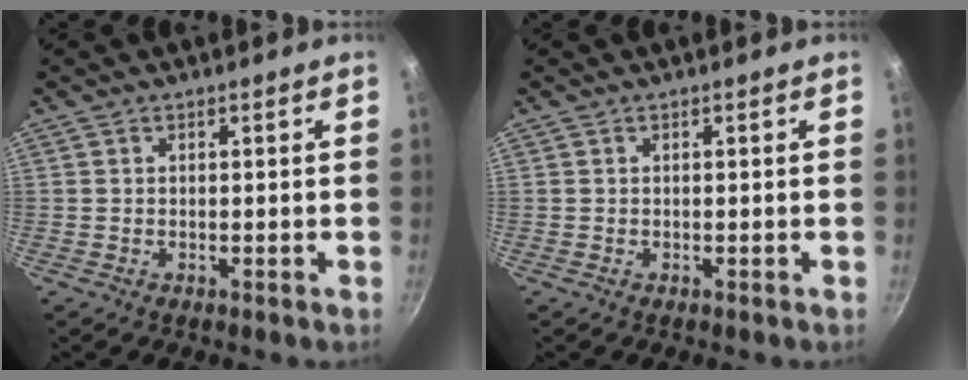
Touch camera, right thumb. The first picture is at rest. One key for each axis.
{"total": 0.0}